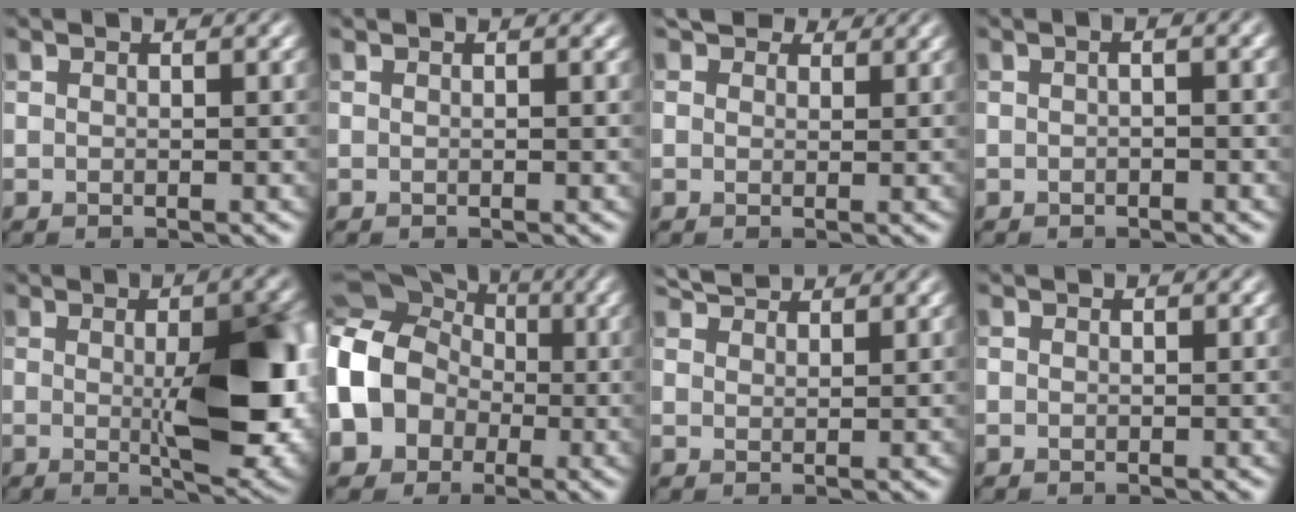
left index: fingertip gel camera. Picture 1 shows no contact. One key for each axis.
{"total": 0.0}
{"total": 3.6, "fx": 2.5, "fy": 2.2, "fz": 1.5, "tx": -0.034, "ty": -0.002, "tz": 0.034}
{"total": 1.2, "fx": -0.3, "fy": 0.2, "fz": 1.2, "tx": -0.020, "ty": -0.001, "tz": -0.009}
{"total": 10.6, "fx": -0.4, "fy": 3.5, "fz": 10.0, "tx": -0.137, "ty": -0.015, "tz": 0.006}
{"total": 14.9, "fx": -1.8, "fy": 13.1, "fz": 6.9, "tx": -0.174, "ty": -0.006, "tz": -0.073}
{"total": 3.1, "fx": 2.9, "fy": 0.8, "fz": 0.9, "tx": -0.021, "ty": 0.008, "tz": 0.048}
{"total": 0.0}